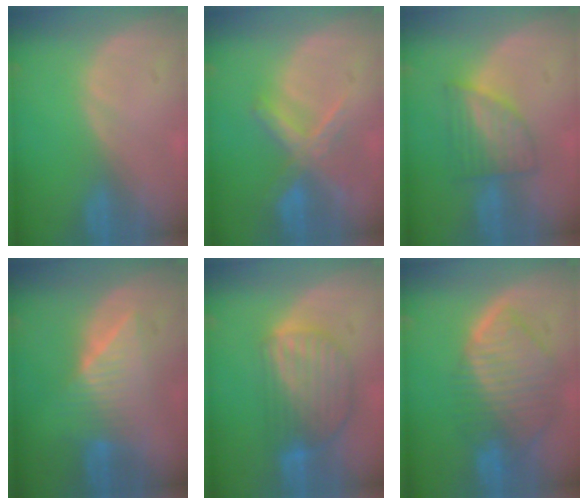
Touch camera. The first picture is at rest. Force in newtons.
{"total": 7.3, "press": 6.2, "slide": 3.8}
{"total": 5.9, "press": 5.8, "slide": 0.3}
{"total": 6.5, "press": 6.5, "slide": 0.6}
{"total": 9.0, "press": 7.8, "slide": 4.6}
{"total": 10.1, "press": 8.8, "slide": 5.1}